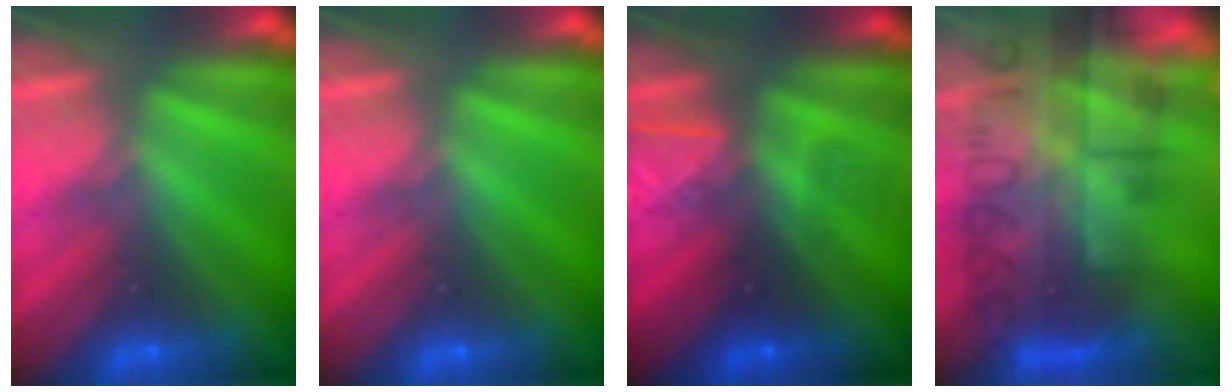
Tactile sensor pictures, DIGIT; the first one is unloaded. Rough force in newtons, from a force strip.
{"total": 0.0}
{"total": 3.3}
{"total": 7.7}